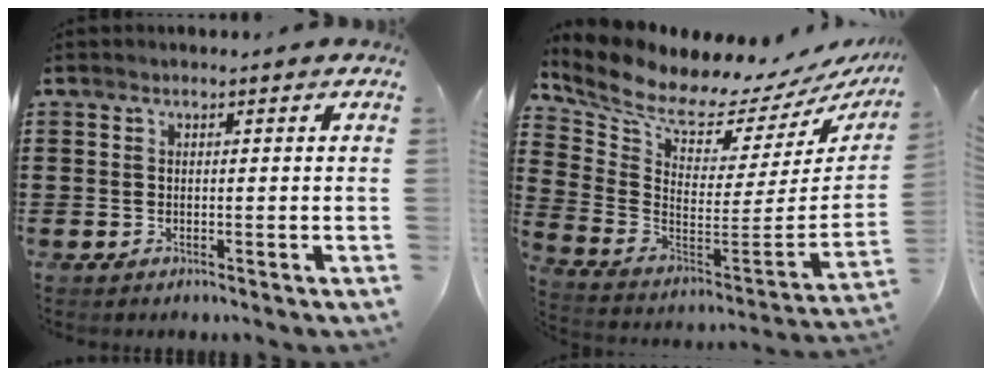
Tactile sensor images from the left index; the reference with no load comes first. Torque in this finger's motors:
{"motor_torque": [1.67, -0.47, 0.44, 0.10]}